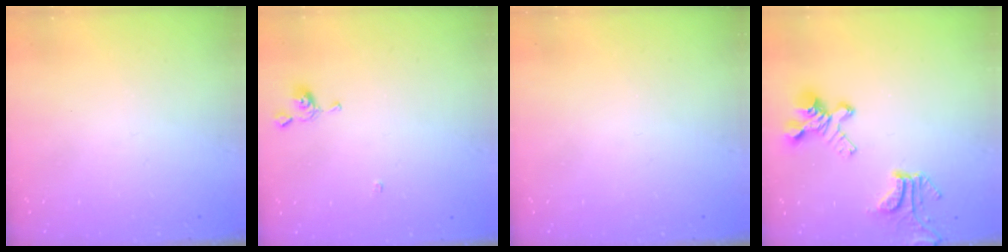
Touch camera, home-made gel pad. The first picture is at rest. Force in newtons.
{"total": 2.2, "press": 2.2, "slide": 0.3}
{"total": 0.0}
{"total": 6.5, "press": 6.1, "slide": 2.1}